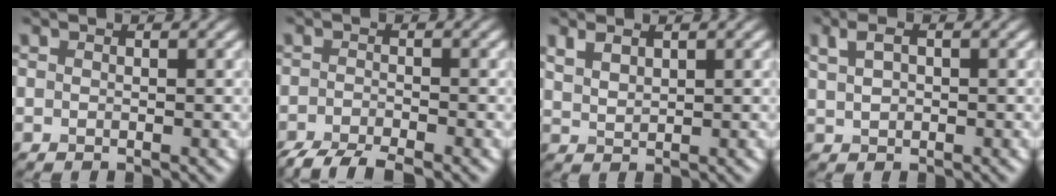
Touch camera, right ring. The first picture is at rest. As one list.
[{"total": 4.6, "force": [-3.8, 0.9, 2.4], "torque": [-0.040, -0.009, -0.075]}, {"total": 2.0, "force": [1.4, 0.9, 1.1], "torque": [-0.025, -0.001, 0.034]}, {"total": 2.4, "force": [1.0, 1.4, 1.6], "torque": [-0.035, 0.003, 0.022]}]